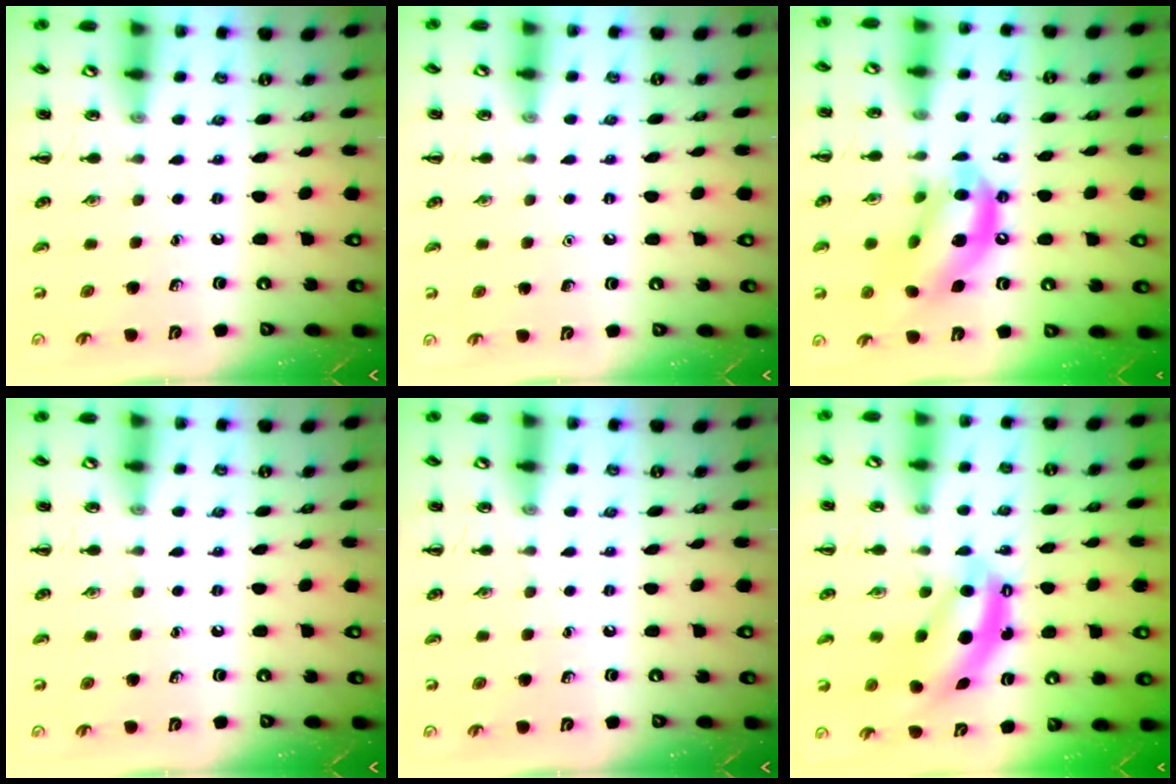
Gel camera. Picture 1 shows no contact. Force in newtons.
{"total": 1.6, "press": 1.6, "slide": 0.1}
{"total": 14.2, "press": 13.7, "slide": 3.7}
{"total": 0.0}
{"total": 0.0}
{"total": 6.5, "press": 6.4, "slide": 1.0}